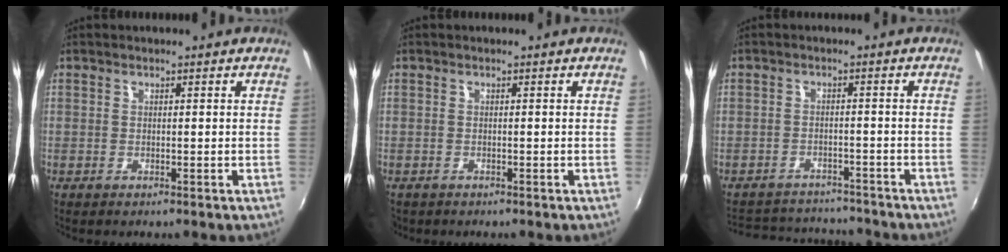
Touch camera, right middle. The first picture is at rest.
{"total": 1.0, "force": [-0.7, 0.7, 0.2], "torque": [-0.009, -0.003, -0.011]}
{"total": 10.9, "force": [-9.9, 4.0, 2.4], "torque": [-0.067, 0.027, -0.137]}